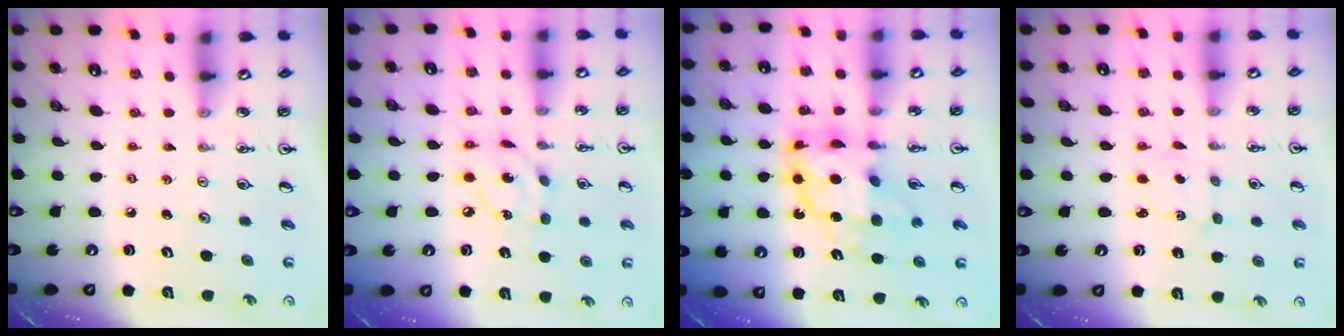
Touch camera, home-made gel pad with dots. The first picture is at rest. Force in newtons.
{"total": 10.1, "press": 10.1, "slide": 0.6}
{"total": 13.5, "press": 13.4, "slide": 1.2}
{"total": 2.0, "press": 2.0, "slide": 0.4}